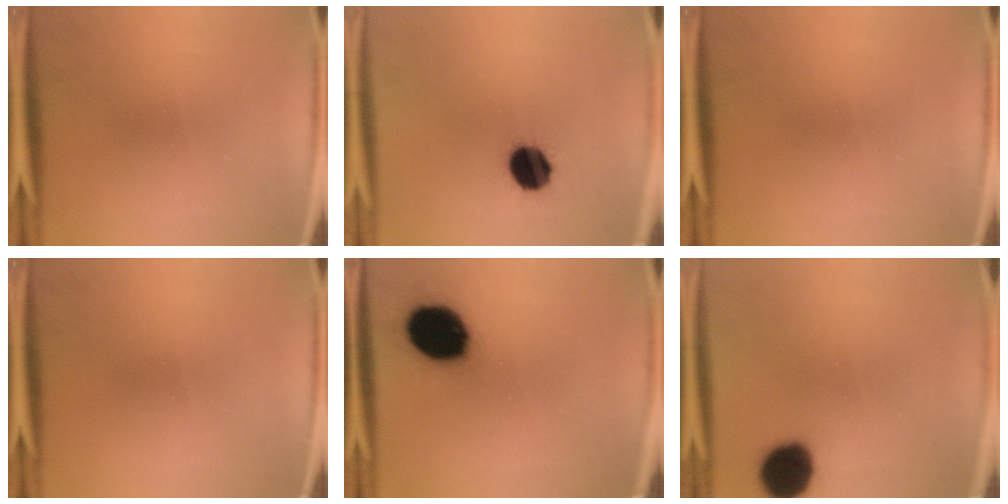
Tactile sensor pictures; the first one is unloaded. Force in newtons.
{"total": 10.8}
{"total": 0.0}
{"total": 0.0}
{"total": 16.1}
{"total": 12.7}